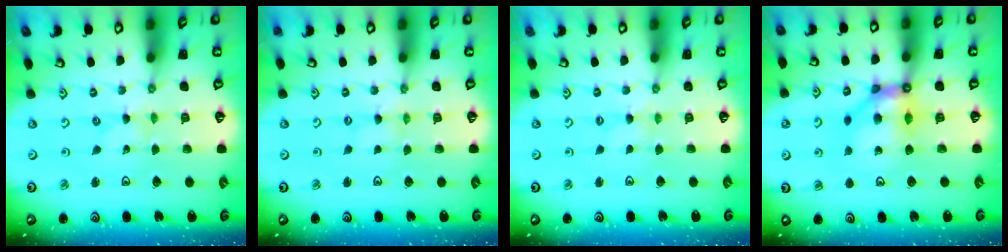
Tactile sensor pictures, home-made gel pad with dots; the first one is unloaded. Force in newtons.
{"total": 1.2, "press": 1.1, "slide": 0.2}
{"total": 1.3, "press": 1.3, "slide": 0.3}
{"total": 9.5, "press": 9.5, "slide": 1.0}